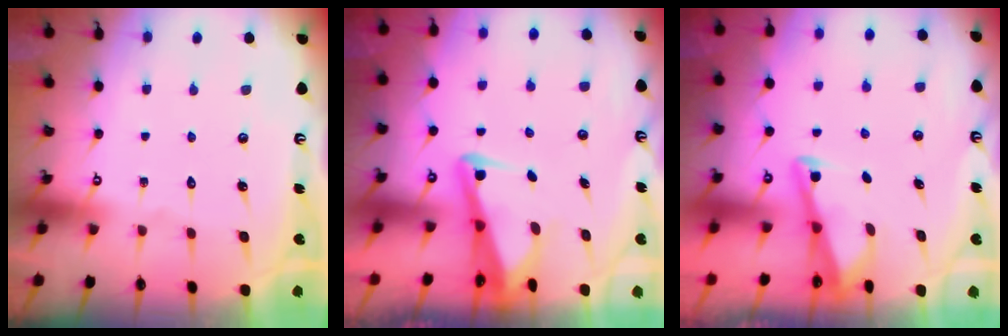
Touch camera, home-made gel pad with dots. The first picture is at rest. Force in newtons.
{"total": 3.8, "press": 3.7, "slide": 1.0}
{"total": 2.9, "press": 2.9, "slide": 0.3}